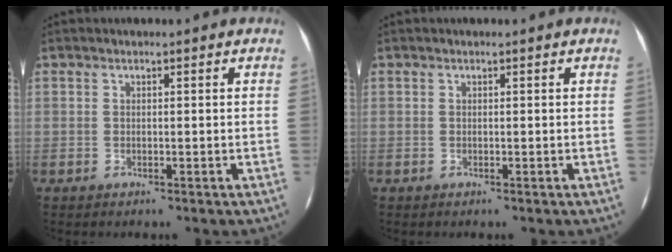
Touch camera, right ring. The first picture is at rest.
{"total": 0.0}